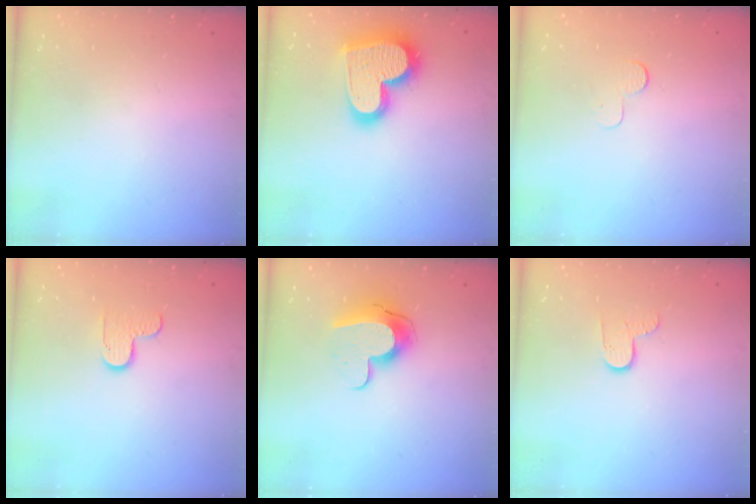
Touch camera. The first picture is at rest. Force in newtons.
{"total": 21.5, "press": 21.4, "slide": 1.5}
{"total": 2.9, "press": 2.9, "slide": 0.3}
{"total": 5.7, "press": 5.7, "slide": 0.5}
{"total": 11.2, "press": 11.2, "slide": 1.1}
{"total": 5.9, "press": 5.9, "slide": 0.6}